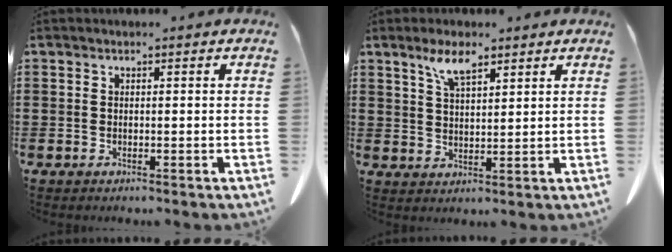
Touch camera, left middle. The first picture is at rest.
{"total": 5.2, "force": [3.5, 1.5, 3.5], "torque": [-0.077, 0.005, 0.062]}